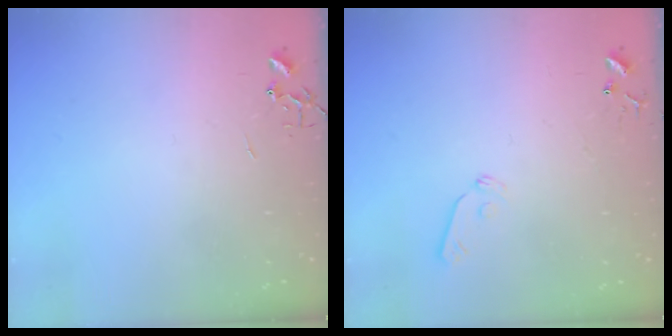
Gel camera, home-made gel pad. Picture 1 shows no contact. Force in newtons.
{"total": 5.9, "press": 5.8, "slide": 0.6}